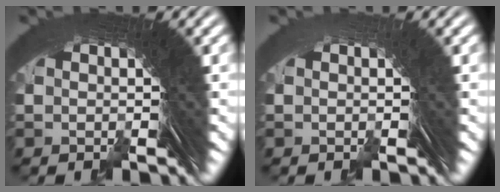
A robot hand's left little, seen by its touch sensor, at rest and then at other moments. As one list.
[{"total": 1.0, "force": [-0.6, -0.6, -0.6], "torque": [0.017, 0.008, -0.012]}]